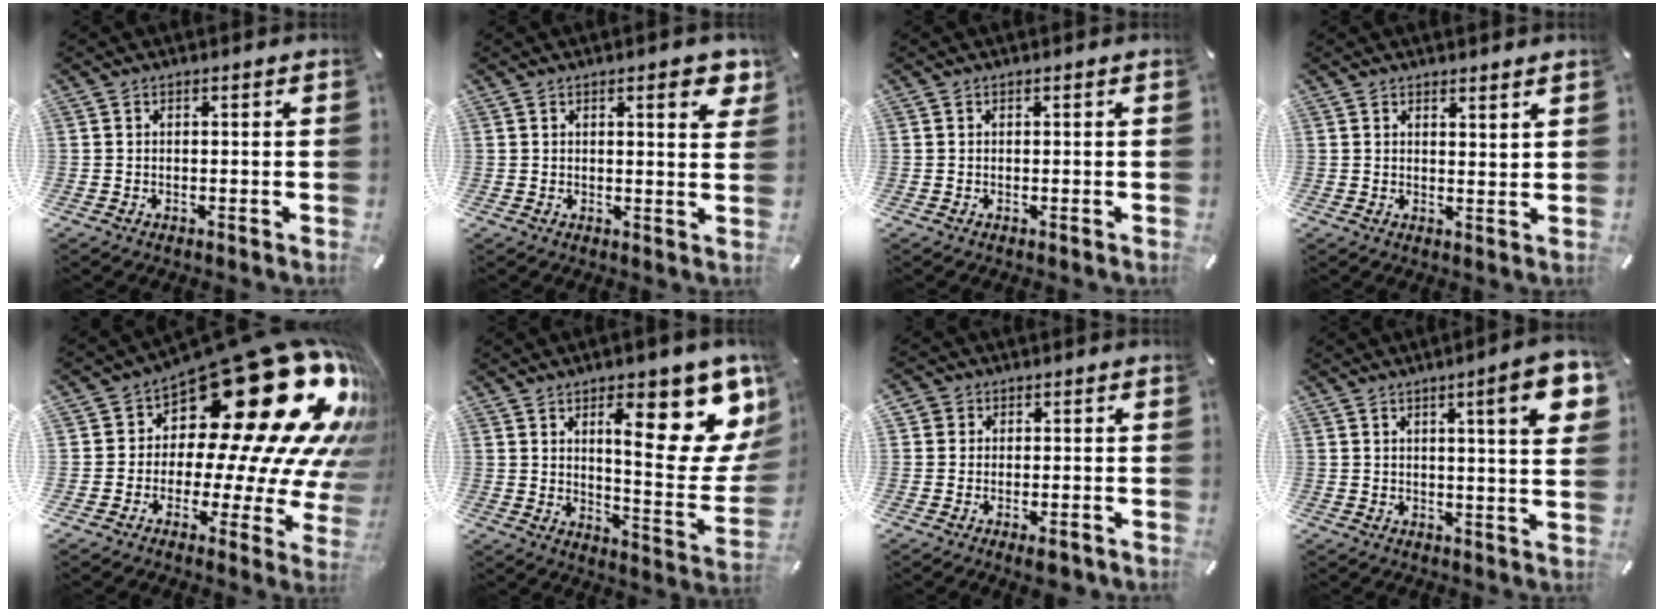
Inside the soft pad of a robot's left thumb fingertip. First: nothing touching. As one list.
[{"total": 5.6, "force": [2.9, 1.6, 4.6], "torque": [-0.054, -0.015, 0.040]}, {"total": 0.0}, {"total": 2.1, "force": [2.1, 0.2, 0.2], "torque": [-0.001, -0.015, 0.038]}, {"total": 33.3, "force": [15.7, 15.0, 25.3], "torque": [-0.333, -0.158, 0.295]}, {"total": 21.3, "force": [10.4, 6.9, 17.2], "torque": [-0.230, -0.070, 0.154]}, {"total": 3.1, "force": [-1.7, 2.2, 1.4], "torque": [-0.020, 0.016, -0.032]}, {"total": 11.3, "force": [4.2, 1.5, 10.4], "torque": [-0.148, -0.016, 0.060]}]